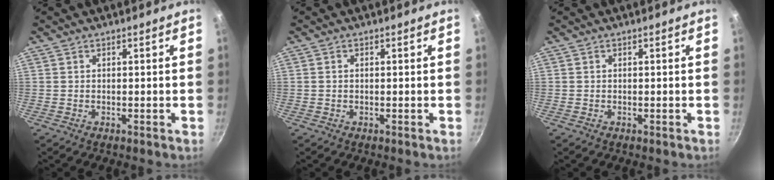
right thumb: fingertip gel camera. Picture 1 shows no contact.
{"total": 0.6, "force": [-0.1, 0.4, 0.4], "torque": [-0.007, 0.004, -0.003]}
{"total": 0.0}